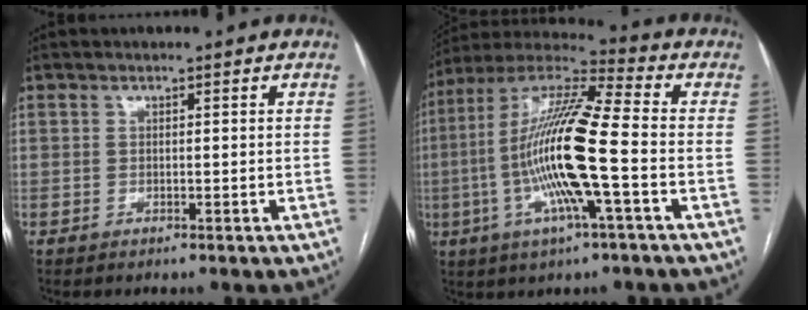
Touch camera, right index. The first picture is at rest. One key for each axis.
{"total": 17.4, "fx": -3.3, "fy": 1.0, "fz": 17.1, "tx": -0.339, "ty": -0.002, "tz": -0.070}